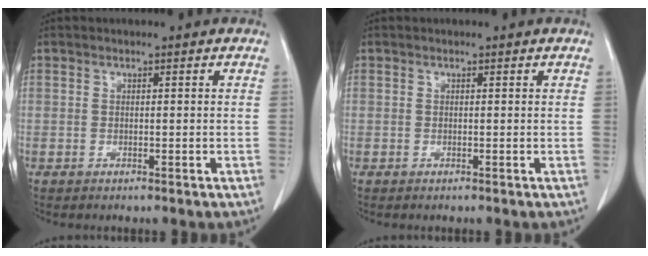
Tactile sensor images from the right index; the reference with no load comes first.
{"total": 0.0}